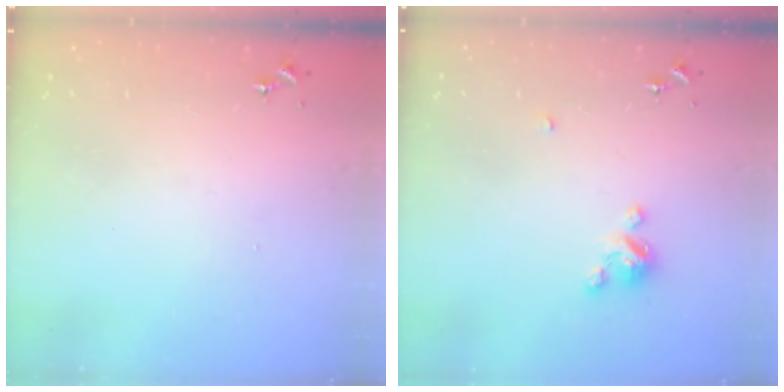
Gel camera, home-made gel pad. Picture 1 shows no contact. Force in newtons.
{"total": 4.3, "press": 4.3, "slide": 0.2}